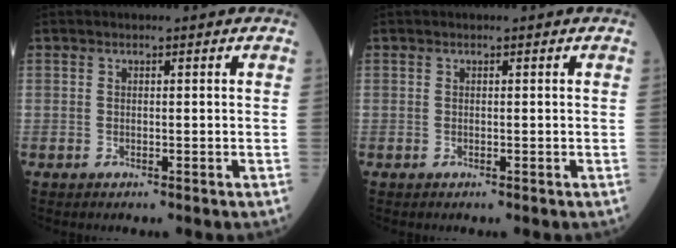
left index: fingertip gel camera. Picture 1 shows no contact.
{"total": 0.0}